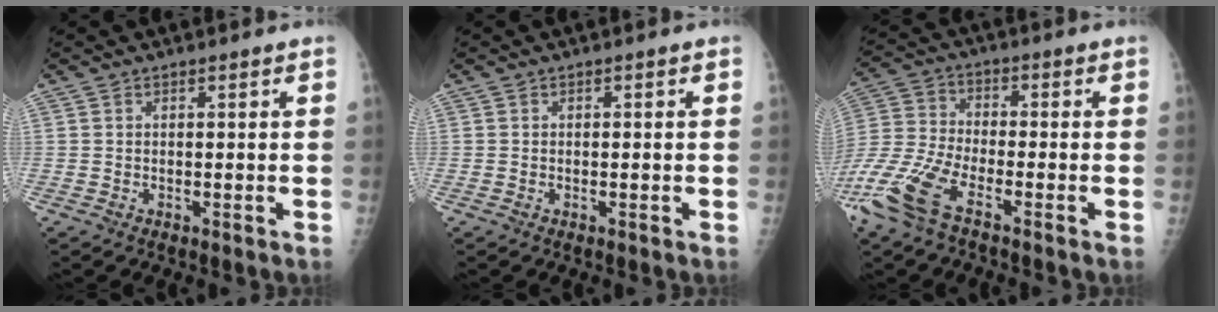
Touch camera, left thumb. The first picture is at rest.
{"total": 0.0}
{"total": 13.4, "force": [-8.0, 4.8, 9.6], "torque": [-0.229, 0.010, -0.164]}